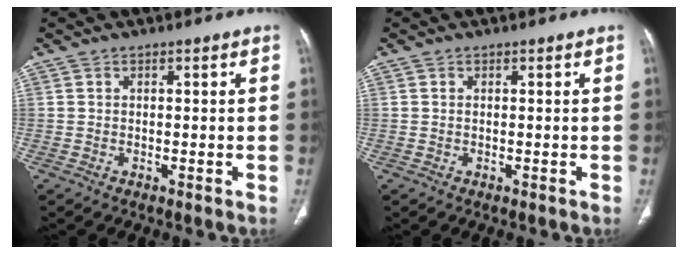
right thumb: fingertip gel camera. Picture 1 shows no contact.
{"total": 0.0}